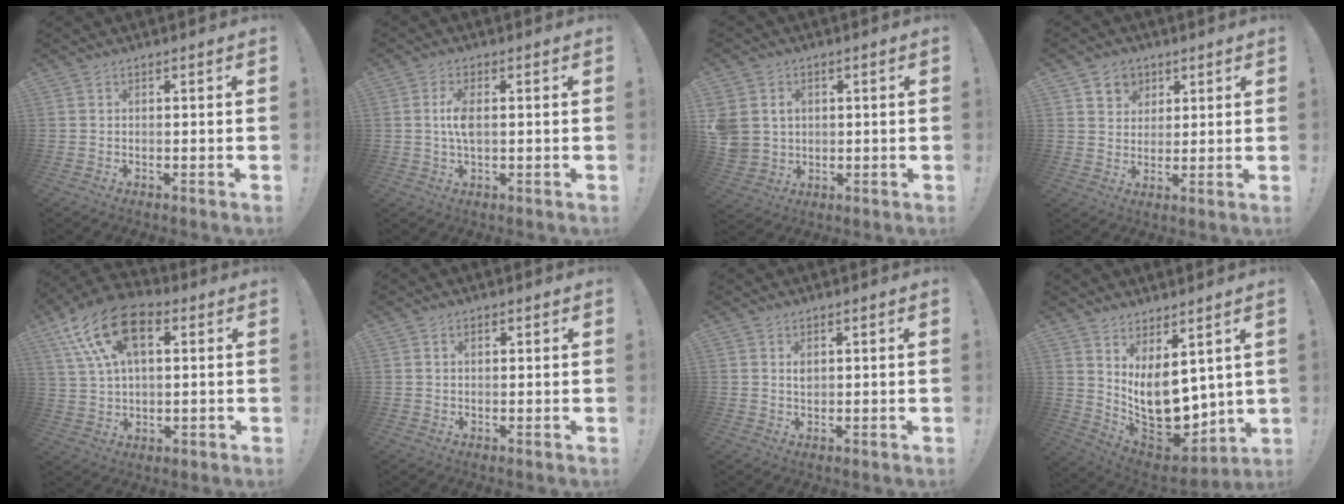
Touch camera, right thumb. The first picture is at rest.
{"total": 5.1, "force": [0.2, 2.2, 4.7], "torque": [-0.085, -0.004, -0.004]}
{"total": 6.9, "force": [1.6, 6.1, 2.8], "torque": [-0.070, -0.006, 0.035]}
{"total": 6.4, "force": [3.2, 5.5, 1.0], "torque": [-0.011, -0.023, 0.061]}
{"total": 18.8, "force": [7.6, 11.5, 12.9], "torque": [-0.228, -0.017, 0.138]}
{"total": 1.4, "force": [0.6, 1.0, 0.8], "torque": [-0.002, -0.003, 0.008]}
{"total": 1.6, "force": [0.8, 1.0, 0.9], "torque": [-0.004, -0.006, 0.011]}
{"total": 14.3, "force": [1.5, 9.5, 10.5], "torque": [-0.148, -0.044, 0.042]}